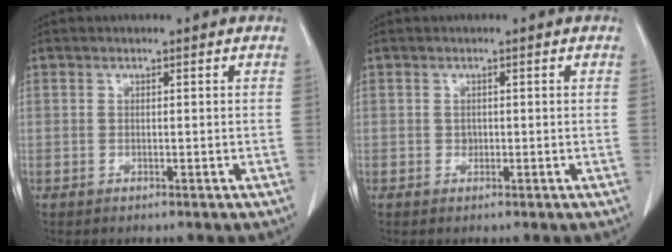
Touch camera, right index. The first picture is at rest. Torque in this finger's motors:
{"motor_torque": [0.03, -0.01, -0.01, 0.01]}